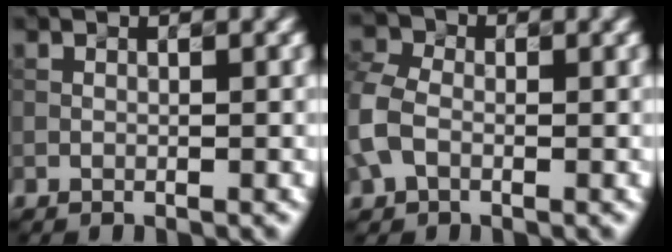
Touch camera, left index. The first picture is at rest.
{"total": 3.8, "force": [-0.5, 3.0, 2.2], "torque": [-0.058, 0.012, -0.023]}